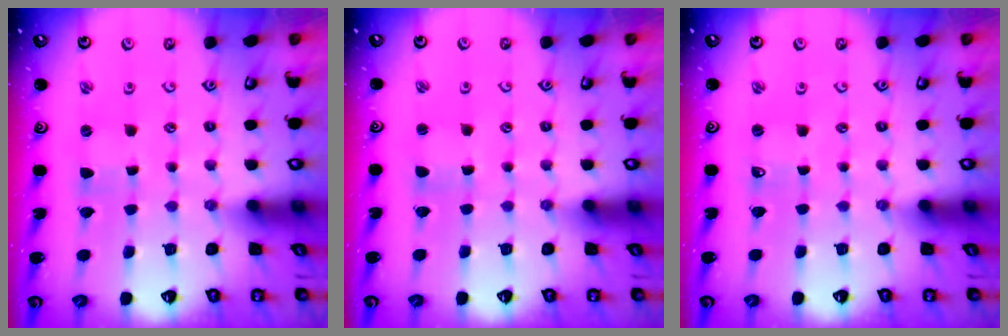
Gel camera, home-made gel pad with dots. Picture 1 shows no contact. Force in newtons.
{"total": 1.2, "press": 1.2, "slide": 0.2}
{"total": 0.0}